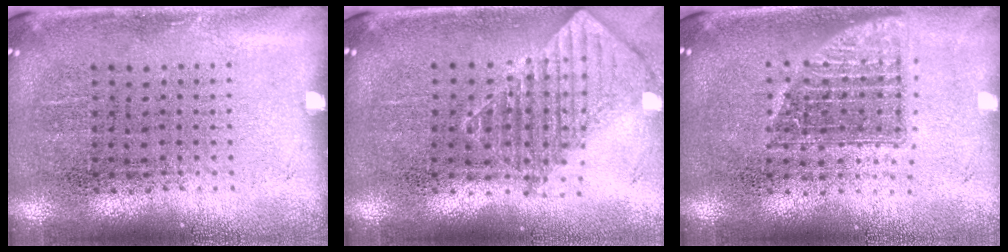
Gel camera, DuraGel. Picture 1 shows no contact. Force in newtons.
{"total": 1.2, "press": 1.1, "slide": 0.6}
{"total": 1.4, "press": 1.1, "slide": 0.8}